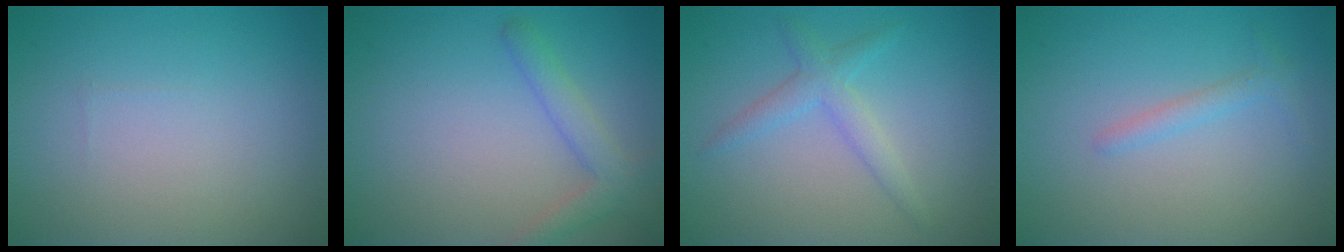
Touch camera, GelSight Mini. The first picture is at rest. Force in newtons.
{"total": 2.6, "press": 2.6, "slide": 0.2}
{"total": 2.2, "press": 2.2, "slide": 0.1}
{"total": 1.3, "press": 1.3, "slide": 0.1}